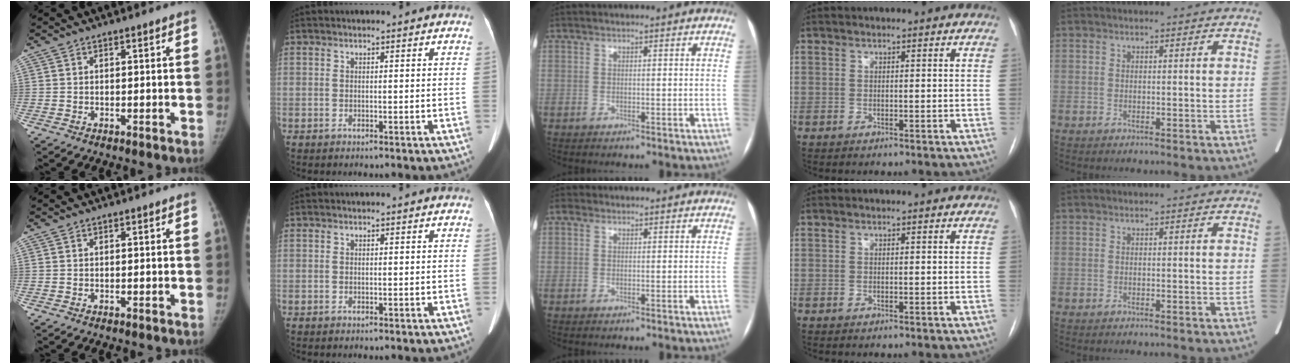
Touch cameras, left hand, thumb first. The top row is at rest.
{"middle": {"total": 0.7, "force": [0.3, 0.7, 0.2], "torque": [-0.002, 0.004, 0.002]}}